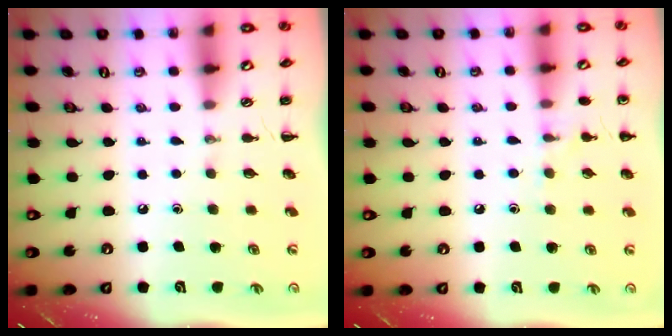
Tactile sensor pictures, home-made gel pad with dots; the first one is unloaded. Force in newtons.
{"total": 7.1, "press": 6.8, "slide": 2.0}